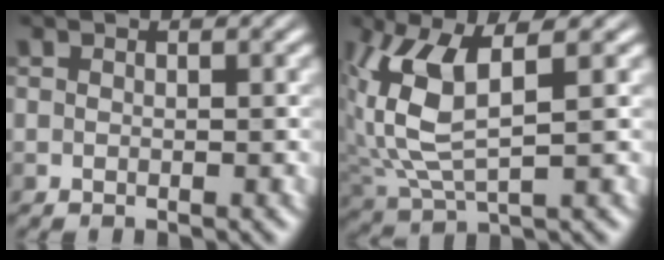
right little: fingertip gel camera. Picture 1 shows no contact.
{"total": 7.8, "force": [1.2, 3.3, 7.0], "torque": [-0.154, 0.002, 0.018]}